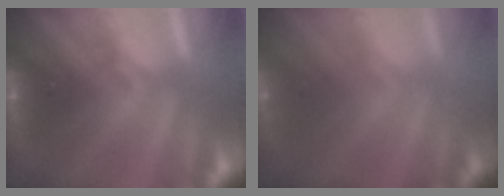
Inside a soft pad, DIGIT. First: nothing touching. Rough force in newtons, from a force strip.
{"total": 2.9}